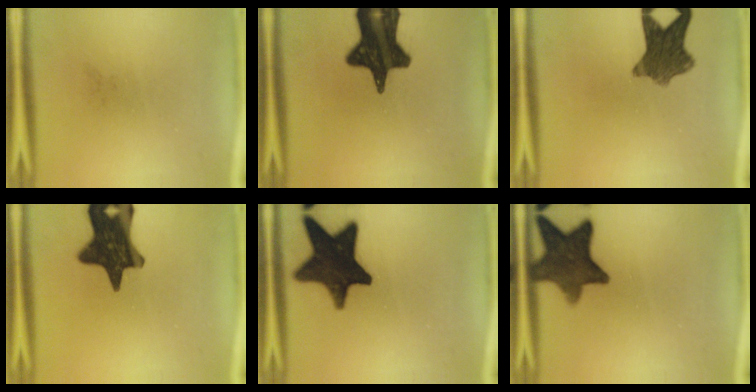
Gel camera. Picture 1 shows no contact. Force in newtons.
{"total": 17.5}
{"total": 8.5}
{"total": 15.6}
{"total": 17.0}
{"total": 12.1}